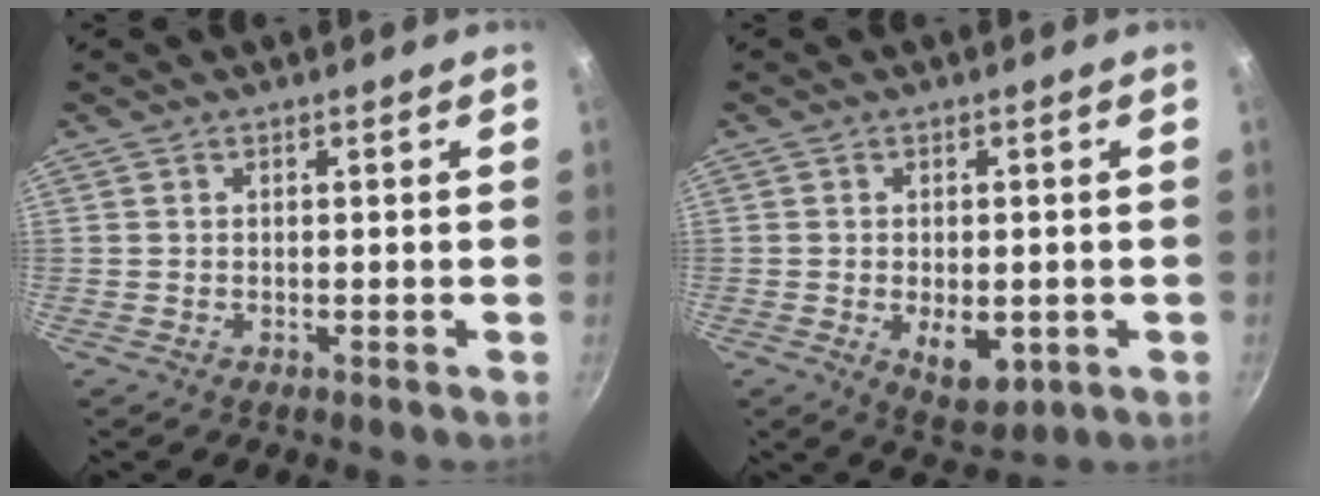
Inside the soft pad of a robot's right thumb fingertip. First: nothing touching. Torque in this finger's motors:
{"motor_torque": [-0.52, 0.66, -0.25, 0.22, 0.03]}